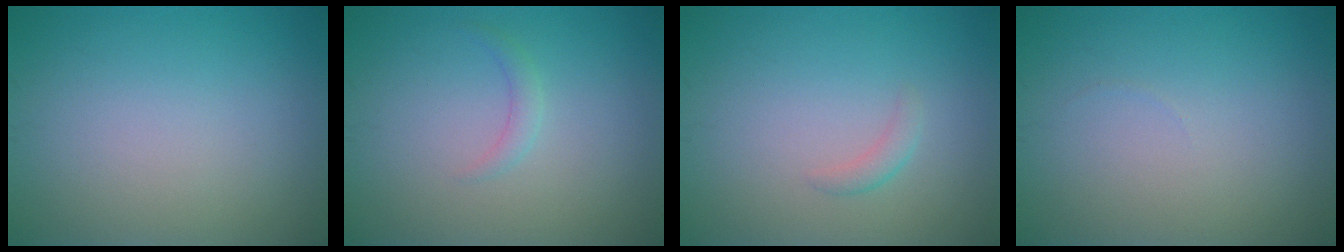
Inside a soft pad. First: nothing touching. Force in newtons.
{"total": 1.1, "press": 1.1, "slide": 0.0}
{"total": 1.0, "press": 1.0, "slide": 0.0}
{"total": 0.0}